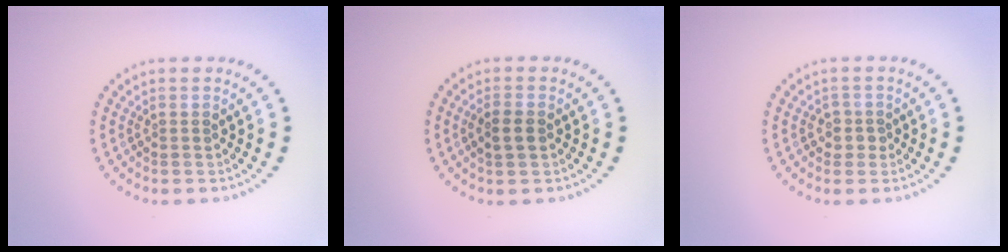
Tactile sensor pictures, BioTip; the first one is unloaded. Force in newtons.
{"total": 1.9, "press": 1.9, "slide": 0.2}
{"total": 1.6, "press": 1.3, "slide": 0.9}